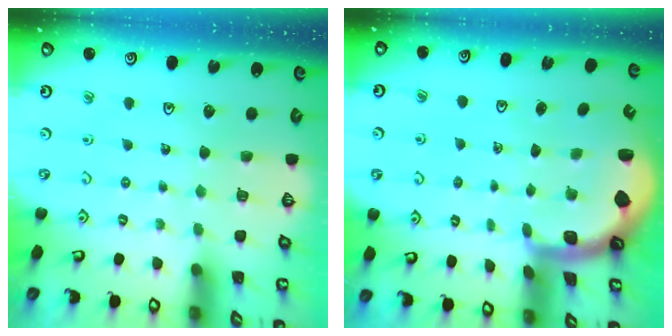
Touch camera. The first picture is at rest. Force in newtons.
{"total": 1.7, "press": 1.6, "slide": 0.4}